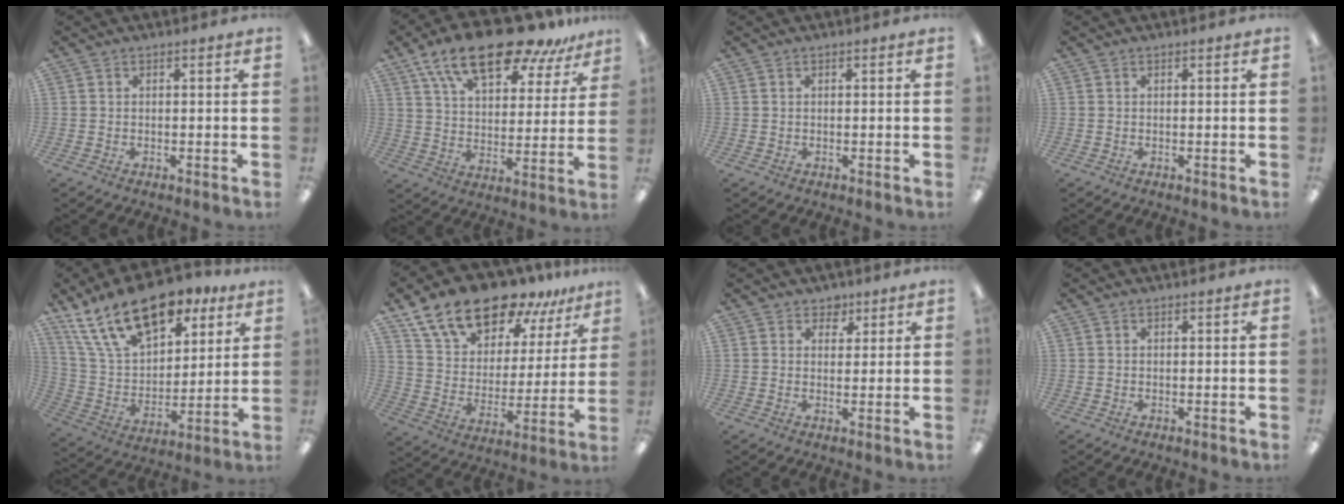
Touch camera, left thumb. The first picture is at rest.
{"total": 19.9, "force": [14.2, 7.8, 11.6], "torque": [-0.199, -0.079, 0.243]}
{"total": 0.0}
{"total": 0.0}
{"total": 21.8, "force": [13.8, 11.3, 12.6], "torque": [-0.218, -0.062, 0.249]}
{"total": 18.9, "force": [15.0, 8.2, 8.1], "torque": [-0.161, -0.093, 0.268]}
{"total": 3.1, "force": [2.2, 2.1, 0.4], "torque": [0.009, -0.010, 0.035]}
{"total": 0.0}